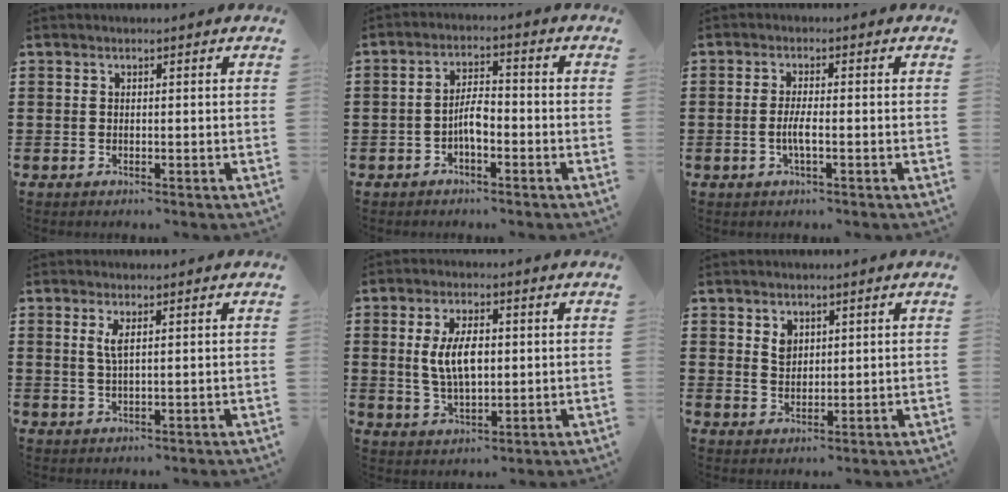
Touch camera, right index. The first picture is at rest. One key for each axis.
{"total": 4.2, "fx": -1.6, "fy": 1.5, "fz": 3.6, "tx": -0.078, "ty": 0.006, "tz": -0.036}
{"total": 2.9, "fx": -0.9, "fy": 0.4, "fz": 2.7, "tx": -0.063, "ty": -0.007, "tz": -0.020}
{"total": 2.2, "fx": 0.8, "fy": 0.4, "fz": 2.0, "tx": -0.043, "ty": 0.002, "tz": 0.014}
{"total": 6.8, "fx": 0.6, "fy": 3.2, "fz": 6.0, "tx": -0.117, "ty": 0.004, "tz": 0.006}
{"total": 2.5, "fx": 1.5, "fy": 1.8, "fz": 0.9, "tx": -0.015, "ty": 0.002, "tz": 0.027}